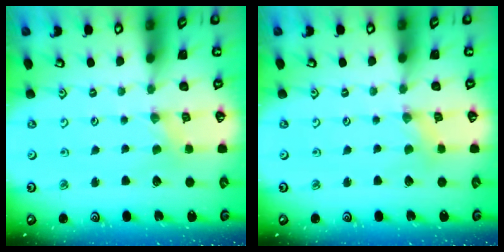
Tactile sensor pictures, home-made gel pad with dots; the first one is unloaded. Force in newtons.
{"total": 1.8, "press": 1.8, "slide": 0.4}